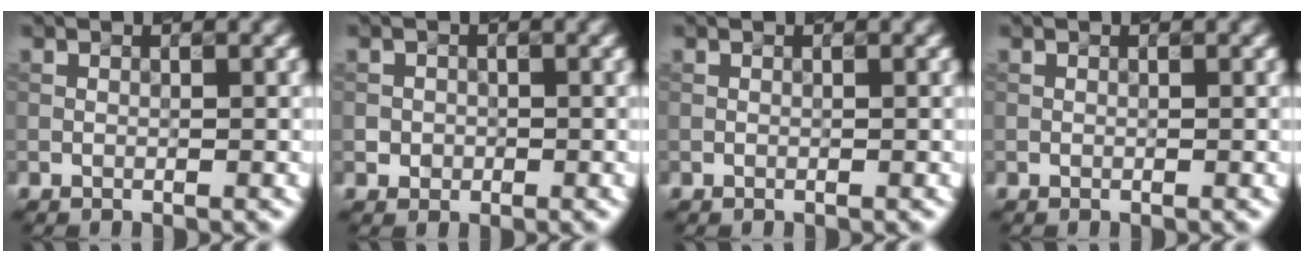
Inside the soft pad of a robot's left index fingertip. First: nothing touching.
{"total": 1.1, "force": [-0.2, 1.1, 0.2], "torque": [0.007, 0.000, -0.006]}
{"total": 0.0}
{"total": 0.0}